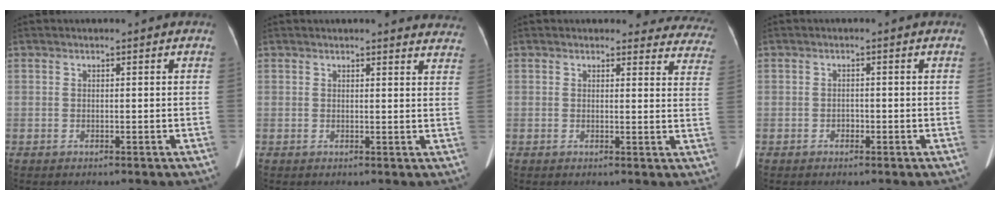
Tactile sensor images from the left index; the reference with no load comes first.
{"total": 9.9, "force": [9.6, 1.5, 1.7], "torque": [0.018, -0.032, 0.070]}
{"total": 13.4, "force": [12.8, 3.8, 0.9], "torque": [0.047, -0.070, 0.092]}
{"total": 0.9, "force": [-0.6, 0.6, 0.4], "torque": [-0.005, 0.004, -0.009]}